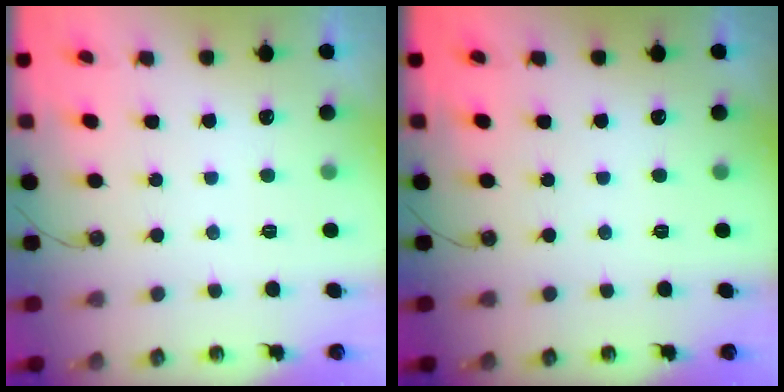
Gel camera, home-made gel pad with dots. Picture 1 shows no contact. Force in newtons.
{"total": 0.0}